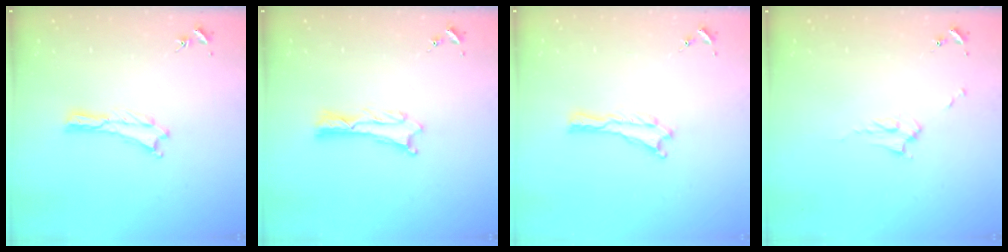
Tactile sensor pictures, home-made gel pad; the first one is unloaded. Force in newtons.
{"total": 1.3, "press": 1.2, "slide": 0.1}
{"total": 0.0}
{"total": 2.9, "press": 2.9, "slide": 0.4}